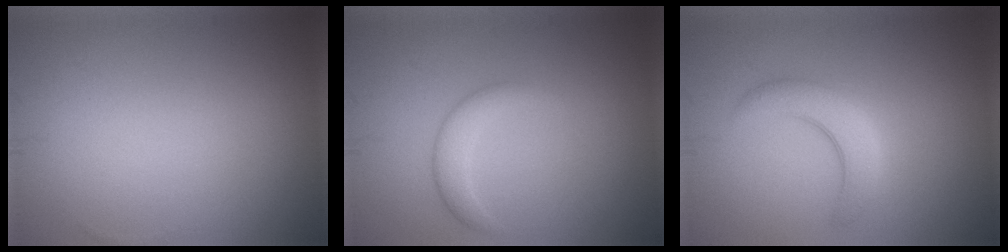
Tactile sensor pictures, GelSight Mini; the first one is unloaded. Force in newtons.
{"total": 2.2, "press": 2.2, "slide": 0.2}
{"total": 3.5, "press": 3.5, "slide": 0.3}